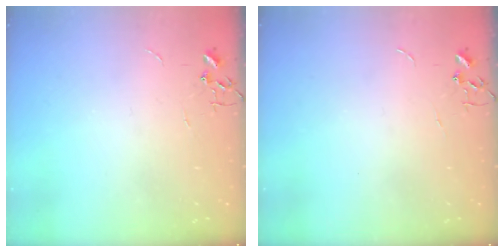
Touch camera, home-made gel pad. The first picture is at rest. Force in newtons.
{"total": 0.0}